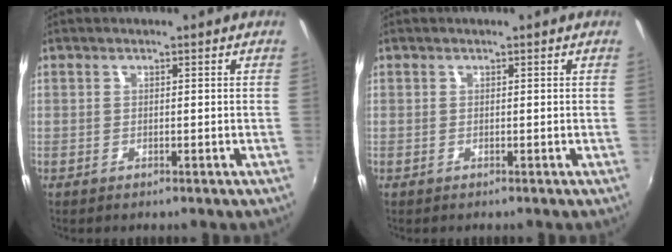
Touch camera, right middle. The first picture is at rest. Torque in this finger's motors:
{"motor_torque": [0.00, 0.00, 0.00, 0.00]}